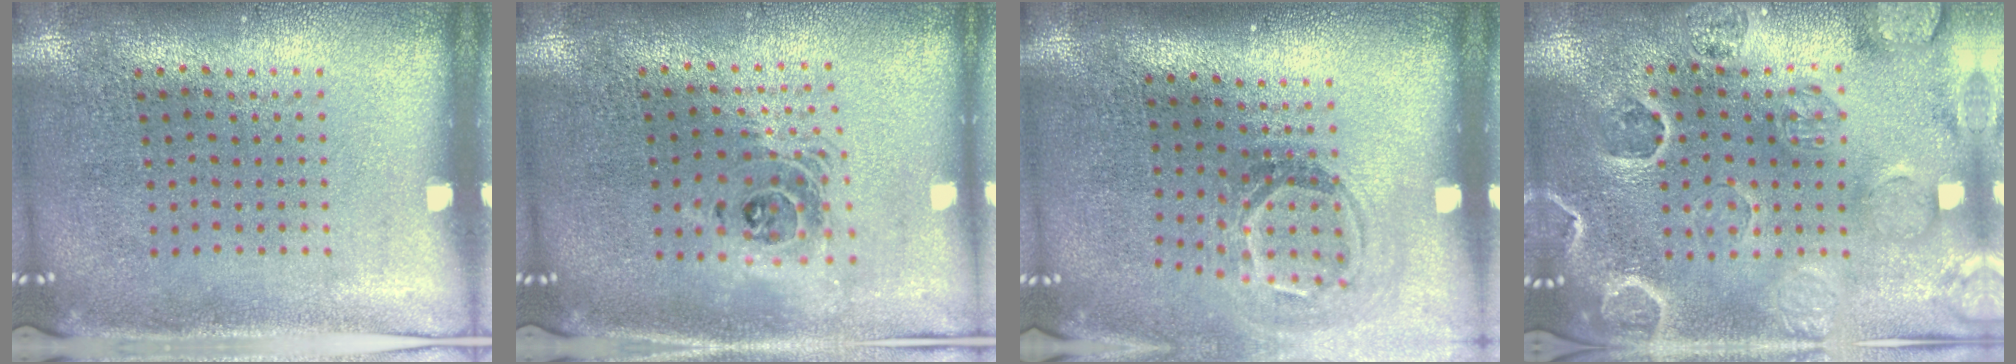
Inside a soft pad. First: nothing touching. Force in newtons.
{"total": 1.7, "press": 1.4, "slide": 1.0}
{"total": 1.9, "press": 1.2, "slide": 1.4}
{"total": 2.8, "press": 2.7, "slide": 0.6}